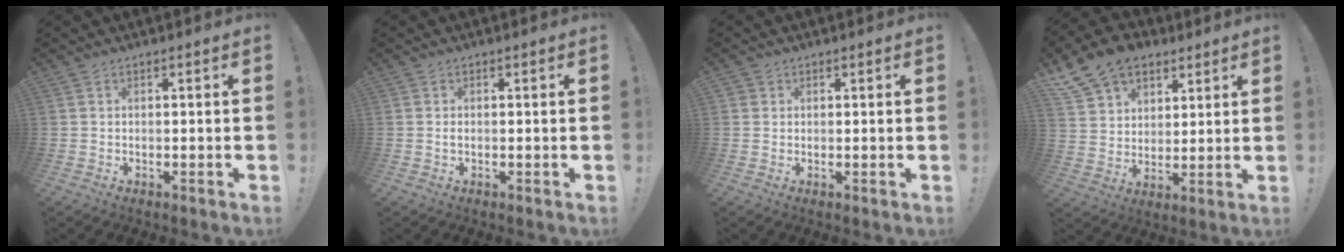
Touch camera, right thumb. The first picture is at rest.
{"total": 0.6, "force": [-0.1, 0.2, 0.6], "torque": [-0.012, 0.001, -0.003]}
{"total": 1.3, "force": [0.7, 1.1, 0.2], "torque": [-0.005, 0.000, 0.013]}
{"total": 14.1, "force": [9.1, 9.8, 4.5], "torque": [-0.080, -0.051, 0.178]}